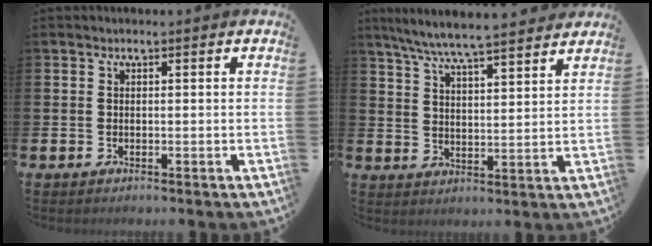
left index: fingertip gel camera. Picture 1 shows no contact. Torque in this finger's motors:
{"motor_torque": [0.06, -0.59, 0.79, 0.21]}